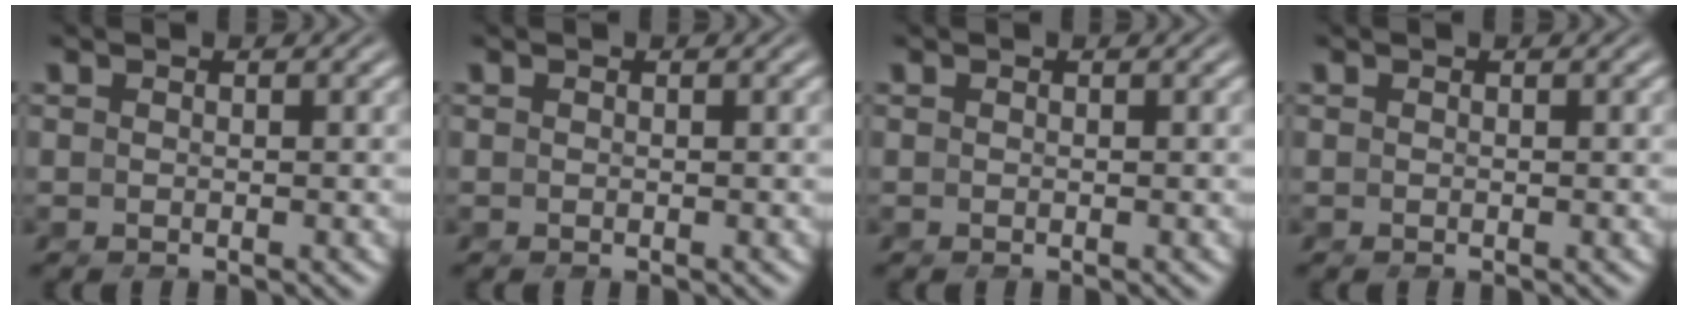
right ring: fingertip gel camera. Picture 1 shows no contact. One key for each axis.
{"total": 0.0}
{"total": 0.0}
{"total": 0.0}